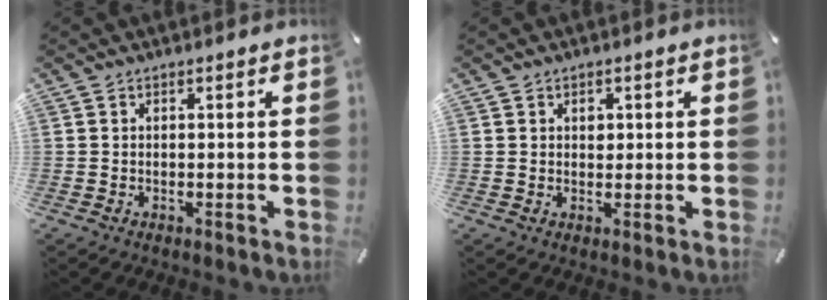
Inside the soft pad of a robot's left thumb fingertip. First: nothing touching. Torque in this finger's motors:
{"motor_torque": [0.27, 0.42, -0.01, -0.32, 0.11]}